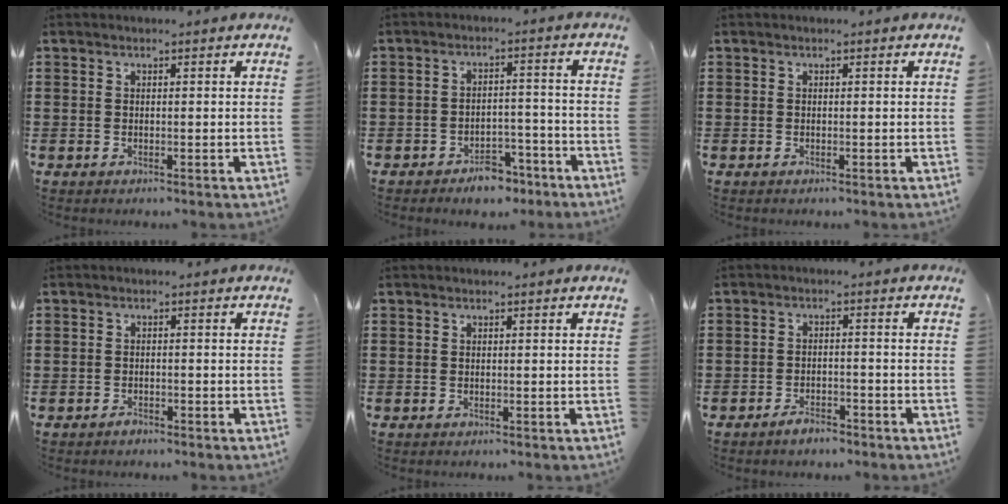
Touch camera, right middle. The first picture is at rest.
{"total": 5.0, "force": [-4.4, 1.8, 1.4], "torque": [-0.021, 0.017, -0.086]}
{"total": 0.0}
{"total": 1.1, "force": [-1.0, 0.4, 0.2], "torque": [-0.006, 0.001, -0.021]}
{"total": 0.0}
{"total": 2.6, "force": [-2.4, 0.8, 0.8], "torque": [-0.016, 0.005, -0.047]}